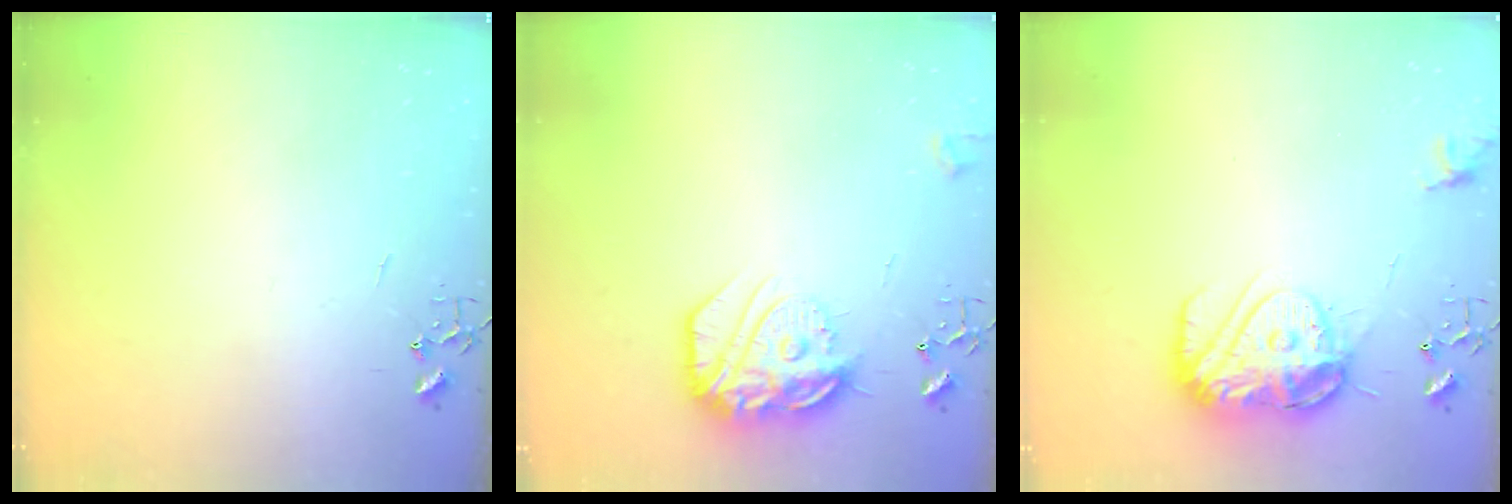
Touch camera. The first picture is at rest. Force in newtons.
{"total": 18.7, "press": 18.6, "slide": 1.6}
{"total": 14.7, "press": 14.7, "slide": 1.0}